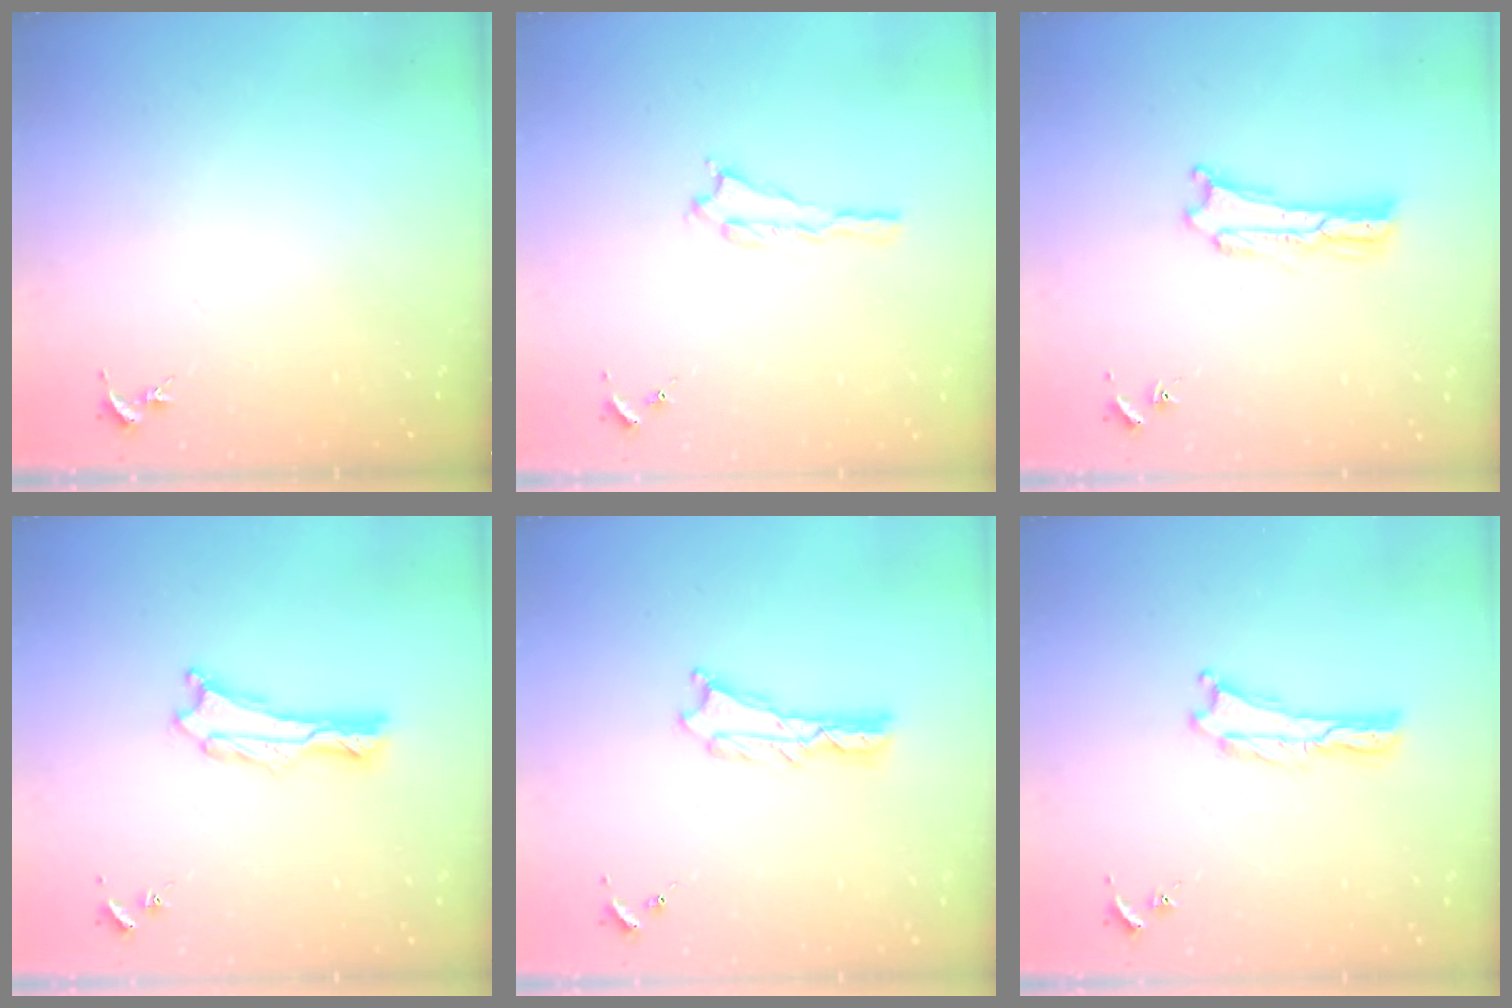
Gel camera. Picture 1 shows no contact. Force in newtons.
{"total": 0.6, "press": 0.6, "slide": 0.2}
{"total": 0.9, "press": 0.9, "slide": 0.2}
{"total": 0.9, "press": 0.9, "slide": 0.2}
{"total": 0.7, "press": 0.6, "slide": 0.2}
{"total": 0.0}